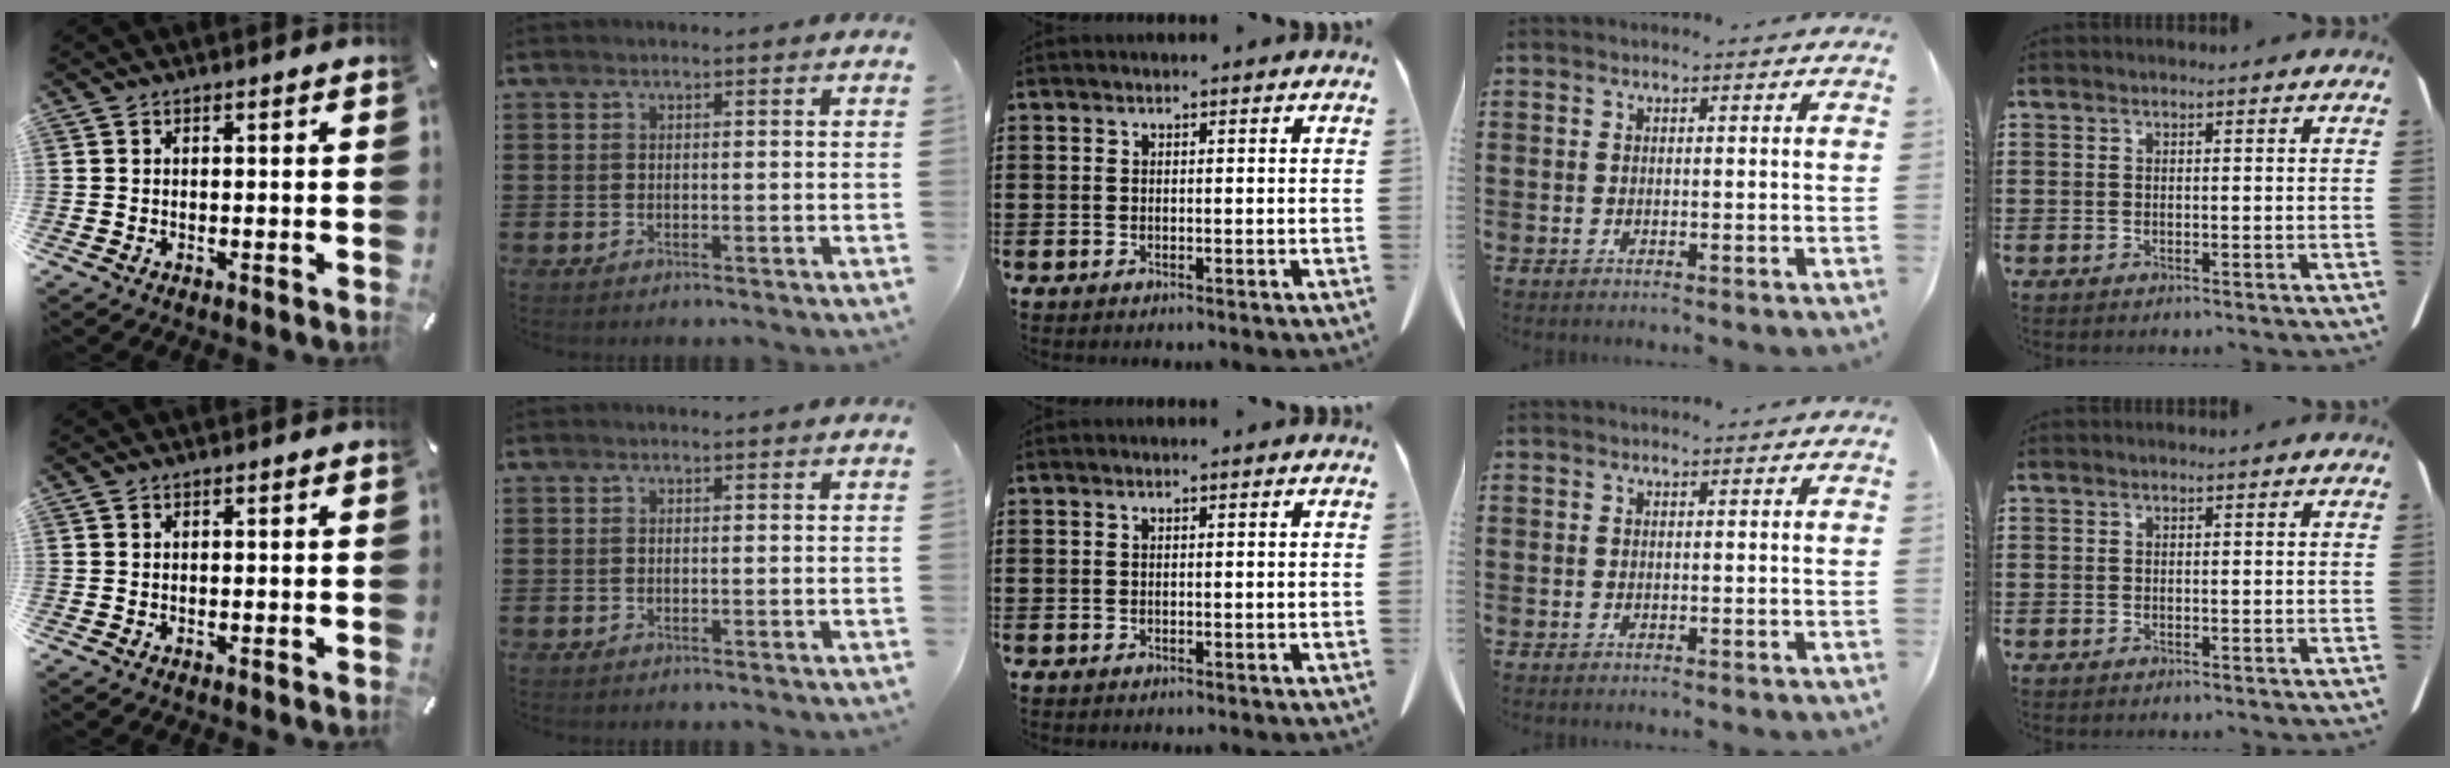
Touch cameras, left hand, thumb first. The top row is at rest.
{}